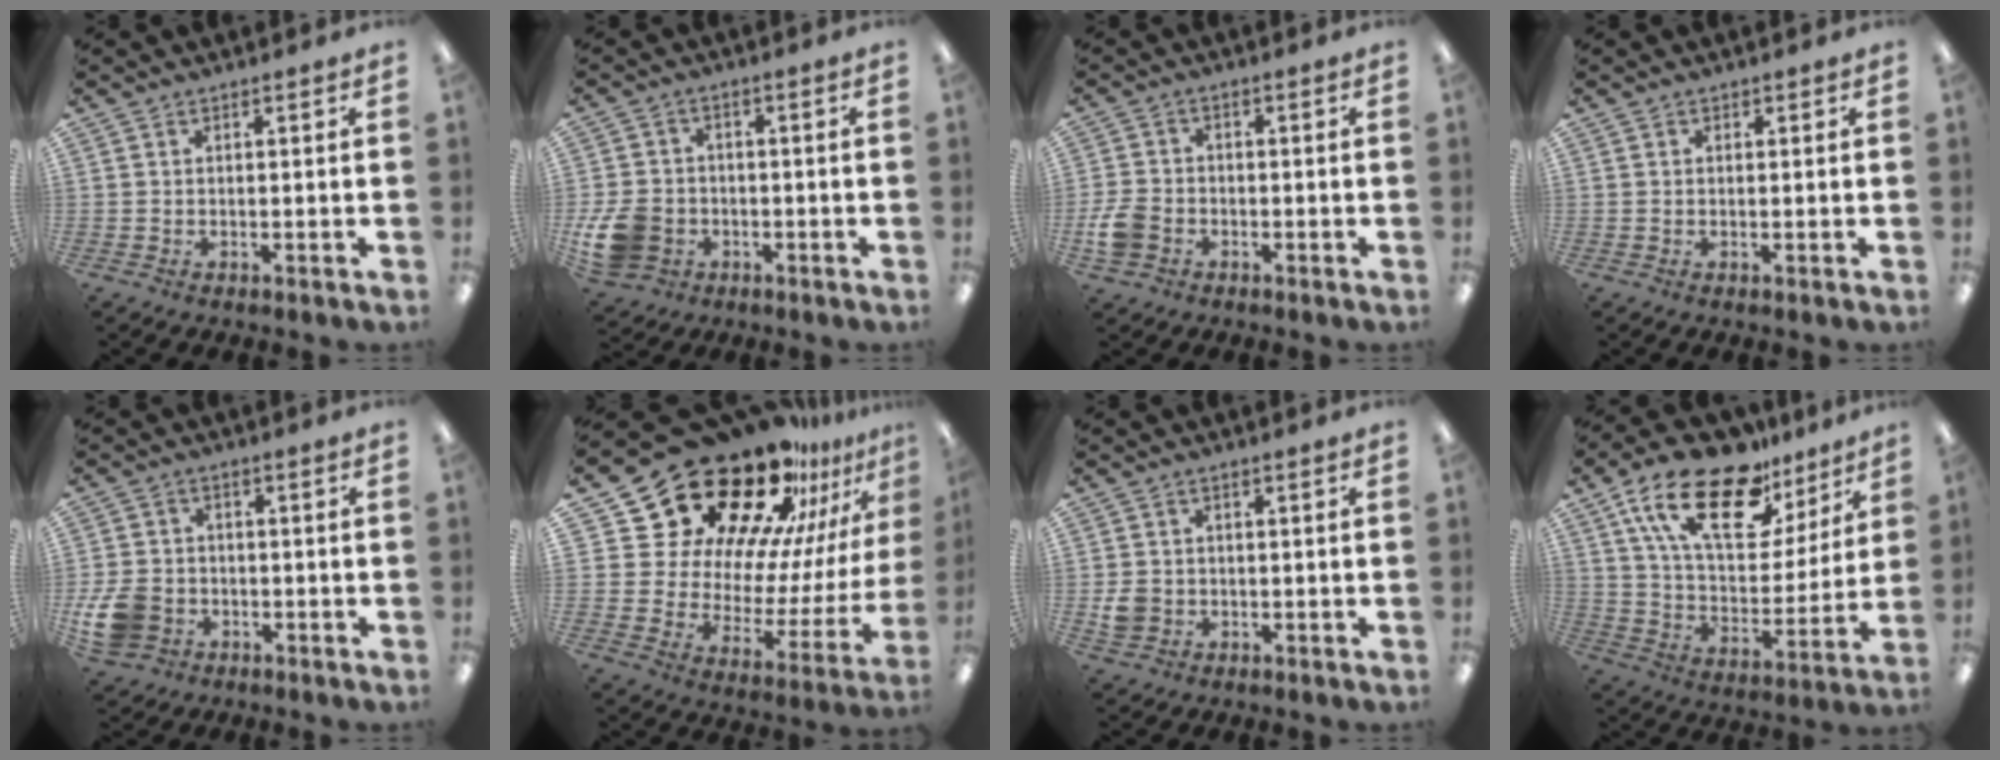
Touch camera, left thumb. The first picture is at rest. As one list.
[{"total": 10.1, "force": [-3.5, 7.9, 5.2], "torque": [-0.117, 0.024, -0.062]}, {"total": 6.0, "force": [-2.2, 4.5, 3.3], "torque": [-0.068, 0.014, -0.040]}, {"total": 0.5, "force": [0.3, 0.4, 0.0], "torque": [0.000, 0.003, 0.005]}, {"total": 8.8, "force": [-3.2, 6.9, 4.3], "torque": [-0.097, 0.021, -0.058]}, {"total": 27.5, "force": [21.3, 13.3, 11.2], "torque": [-0.160, -0.177, 0.391]}, {"total": 4.1, "force": [-0.6, 3.7, 1.7], "torque": [-0.013, 0.001, -0.011]}, {"total": 23.0, "force": [14.4, 10.5, 14.6], "torque": [-0.256, -0.068, 0.252]}]